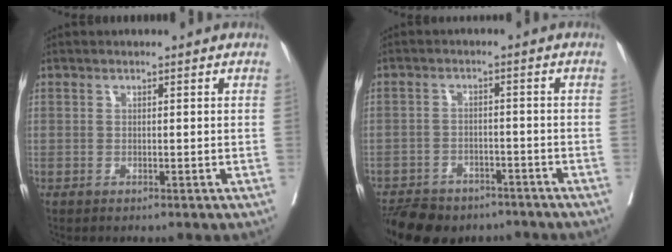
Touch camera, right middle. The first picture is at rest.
{"total": 12.0, "force": [-9.5, 5.8, 4.4], "torque": [-0.086, -0.004, -0.133]}